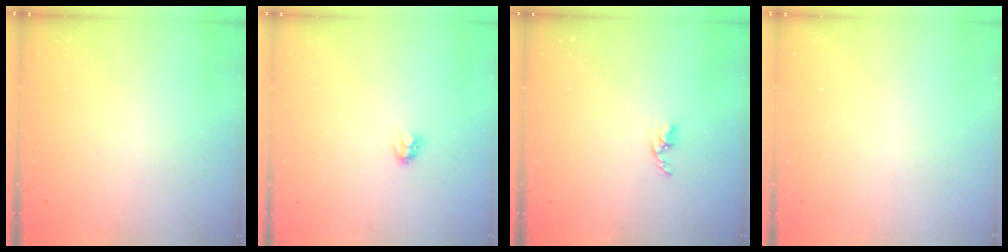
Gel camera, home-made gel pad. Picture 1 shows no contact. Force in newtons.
{"total": 2.8, "press": 2.8, "slide": 0.3}
{"total": 3.3, "press": 3.3, "slide": 0.5}
{"total": 0.0}